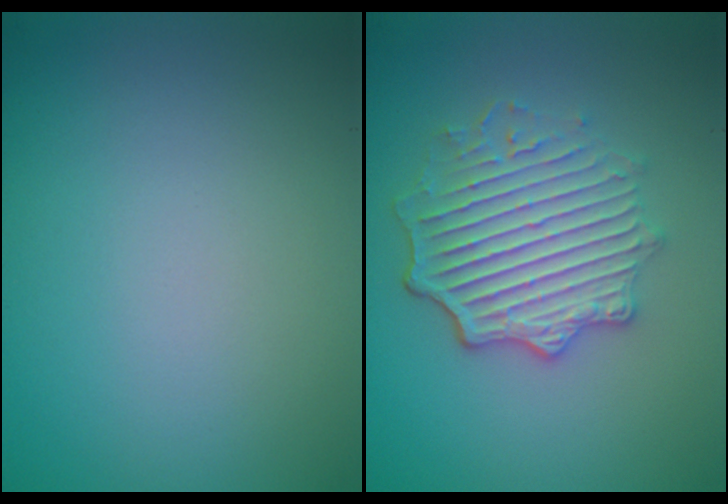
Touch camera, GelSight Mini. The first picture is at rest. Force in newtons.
{"total": 4.9, "press": 4.1, "slide": 2.6}